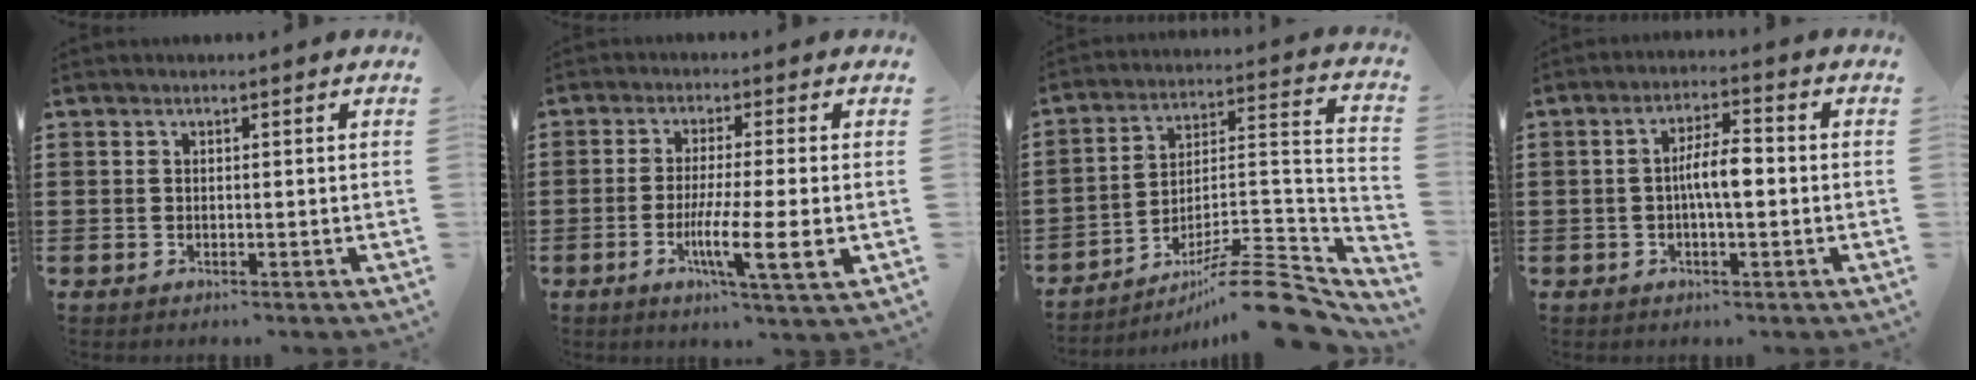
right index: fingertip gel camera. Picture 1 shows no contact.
{"total": 8.4, "force": [-2.2, 0.6, 8.1], "torque": [-0.147, -0.017, -0.040]}
{"total": 11.6, "force": [-8.9, 1.8, 7.3], "torque": [-0.103, 0.027, -0.168]}
{"total": 5.5, "force": [-0.5, 1.5, 5.2], "torque": [-0.101, 0.005, -0.014]}